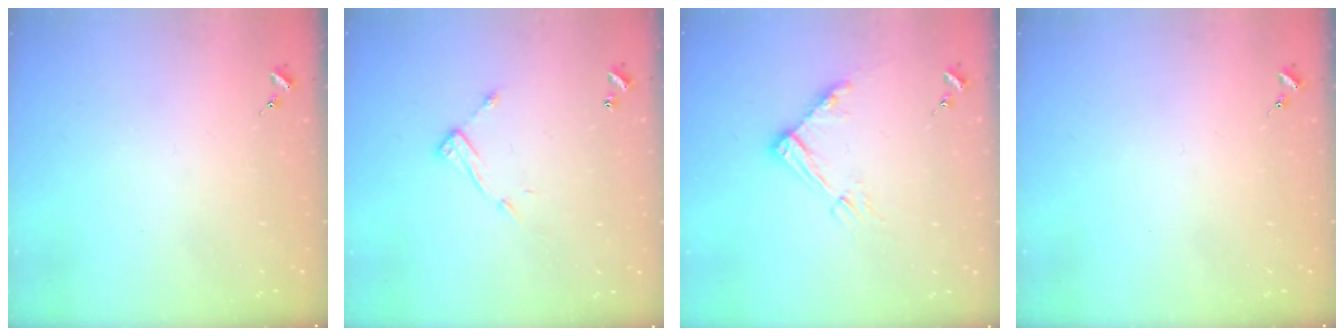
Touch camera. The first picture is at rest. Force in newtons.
{"total": 8.6, "press": 8.6, "slide": 0.4}
{"total": 9.8, "press": 9.8, "slide": 1.0}
{"total": 0.0}